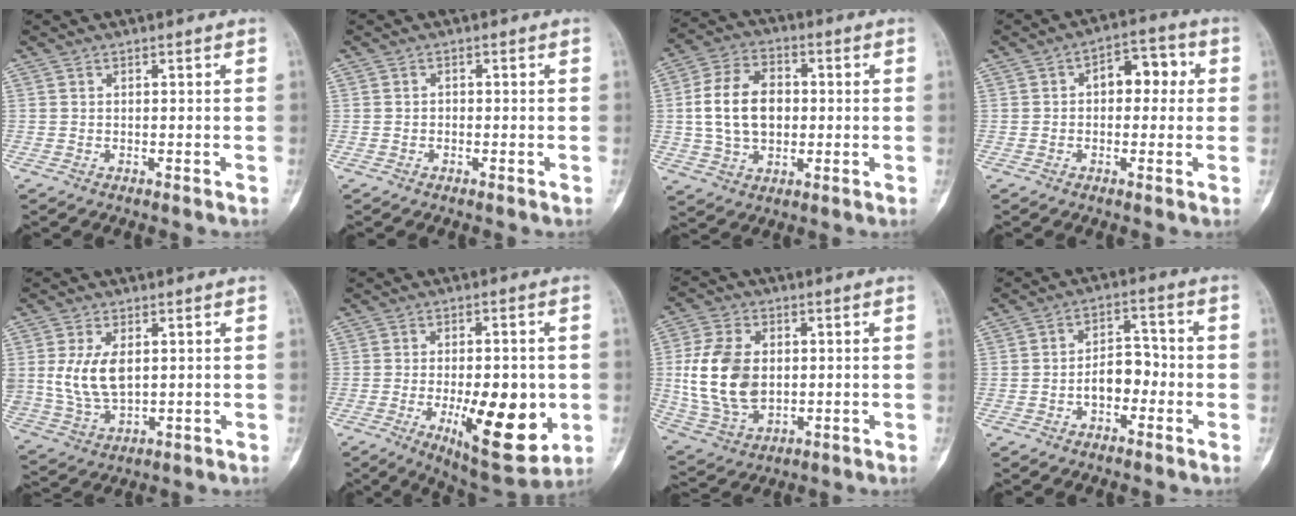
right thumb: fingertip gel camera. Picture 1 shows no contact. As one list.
[{"total": 0.7, "force": [-0.2, 0.6, 0.2], "torque": [0.003, 0.004, -0.008]}, {"total": 13.1, "force": [0.5, 9.0, 9.5], "torque": [-0.157, 0.015, 0.009]}, {"total": 7.9, "force": [1.1, 4.9, 6.1], "torque": [-0.050, 0.026, 0.008]}, {"total": 9.8, "force": [1.7, 5.7, 7.8], "torque": [-0.154, -0.012, 0.049]}, {"total": 17.0, "force": [-3.7, 6.9, 15.0], "torque": [-0.198, -0.012, -0.040]}, {"total": 15.0, "force": [0.8, 10.1, 11.0], "torque": [-0.200, -0.004, 0.025]}, {"total": 6.7, "force": [-2.0, 4.3, 4.7], "torque": [-0.054, 0.032, -0.043]}]